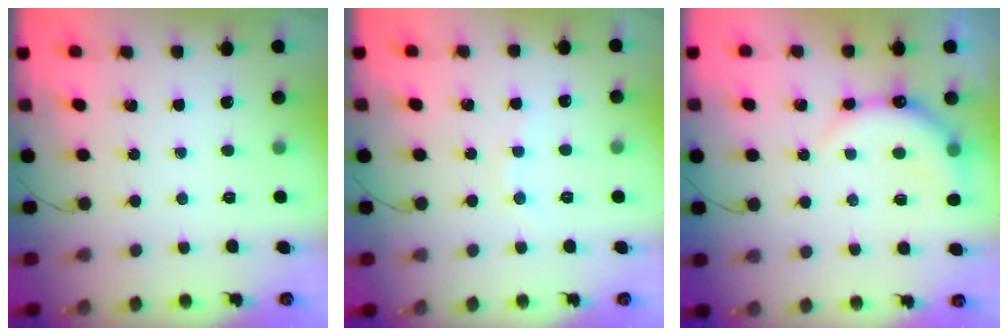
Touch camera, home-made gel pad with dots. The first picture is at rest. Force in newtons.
{"total": 4.2, "press": 4.0, "slide": 1.2}
{"total": 8.3, "press": 8.3, "slide": 0.3}